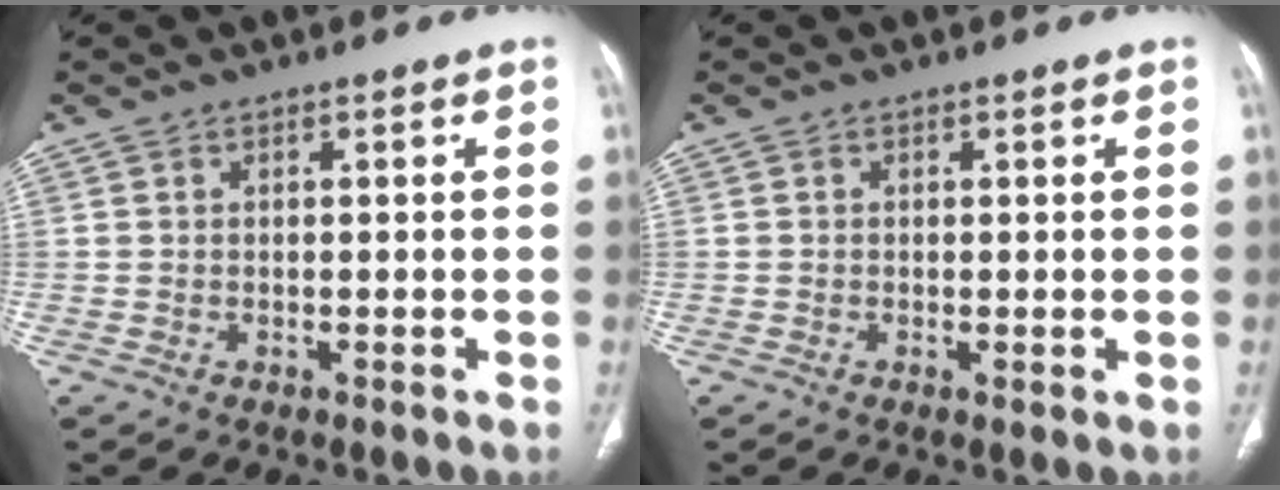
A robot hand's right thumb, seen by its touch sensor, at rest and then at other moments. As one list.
[{"total": 0.7, "force": [0.0, 0.2, 0.7], "torque": [-0.016, -0.004, -0.002]}]